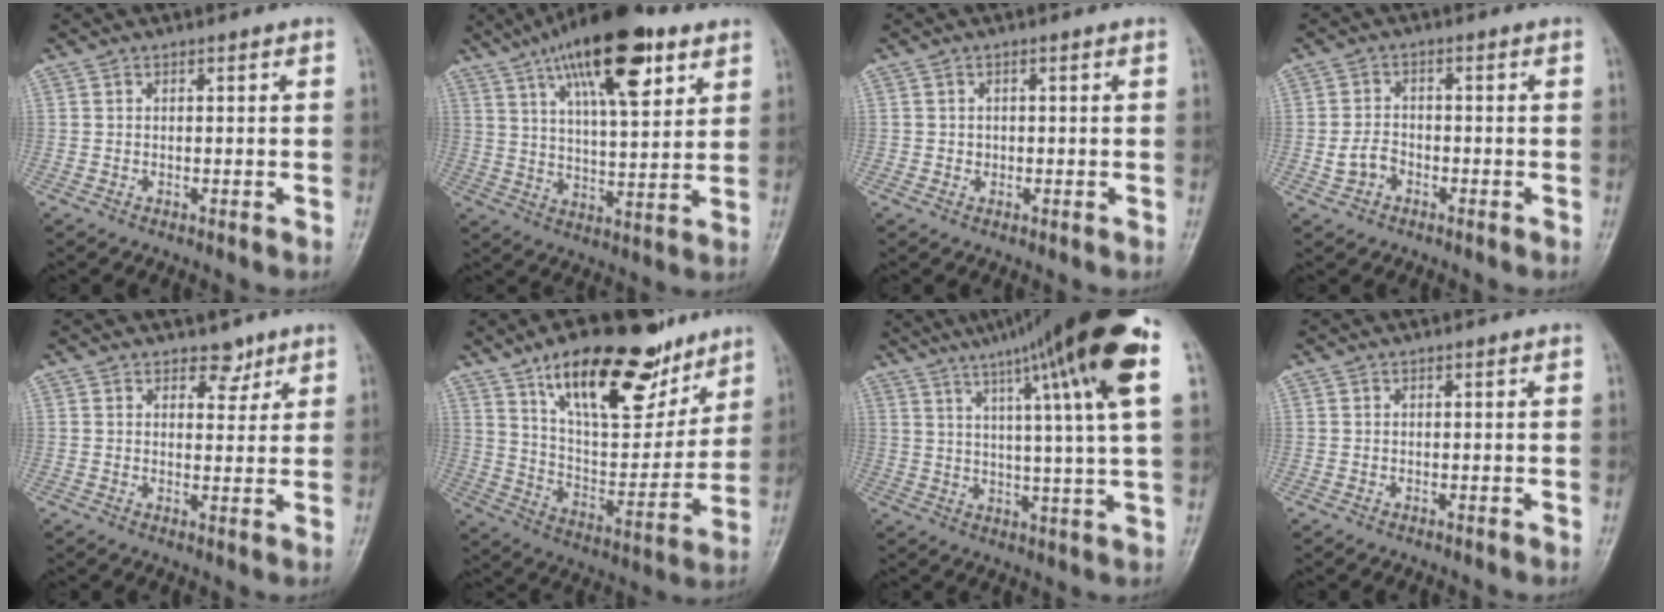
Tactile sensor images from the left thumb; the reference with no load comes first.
{"total": 19.5, "force": [10.4, 6.8, 15.0], "torque": [-0.221, -0.027, 0.170]}
{"total": 1.0, "force": [-0.1, 1.0, 0.1], "torque": [0.005, 0.004, -0.001]}
{"total": 3.7, "force": [-1.5, 2.8, 1.9], "torque": [-0.033, 0.018, -0.027]}
{"total": 3.4, "force": [2.4, 2.0, 1.1], "torque": [0.009, -0.015, 0.034]}
{"total": 23.6, "force": [14.8, 9.8, 15.6], "torque": [-0.192, -0.062, 0.247]}
{"total": 23.3, "force": [12.3, 1.4, 19.8], "torque": [-0.298, -0.010, 0.169]}
{"total": 0.0}